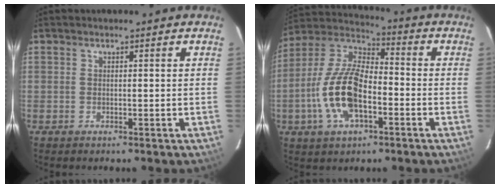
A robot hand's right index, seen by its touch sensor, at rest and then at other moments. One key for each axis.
{"total": 15.6, "fx": -4.8, "fy": 7.2, "fz": 13.0, "tx": -0.275, "ty": 0.002, "tz": -0.092}